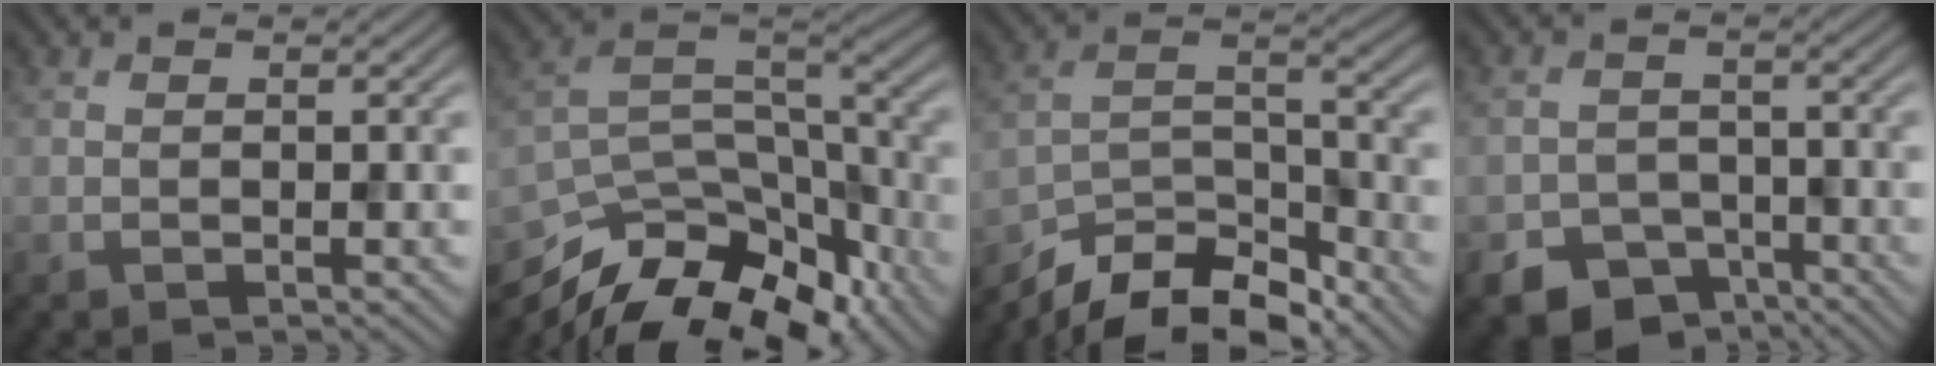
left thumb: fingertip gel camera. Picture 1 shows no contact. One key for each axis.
{"total": 14.7, "fx": -11.1, "fy": 5.9, "fz": 7.5, "tx": -0.173, "ty": -0.016, "tz": -0.178}
{"total": 11.0, "fx": -9.5, "fy": 3.1, "fz": 4.5, "tx": -0.080, "ty": 0.002, "tz": -0.178}
{"total": 7.1, "fx": -5.0, "fy": 4.5, "fz": 2.2, "tx": -0.033, "ty": -0.017, "tz": -0.081}